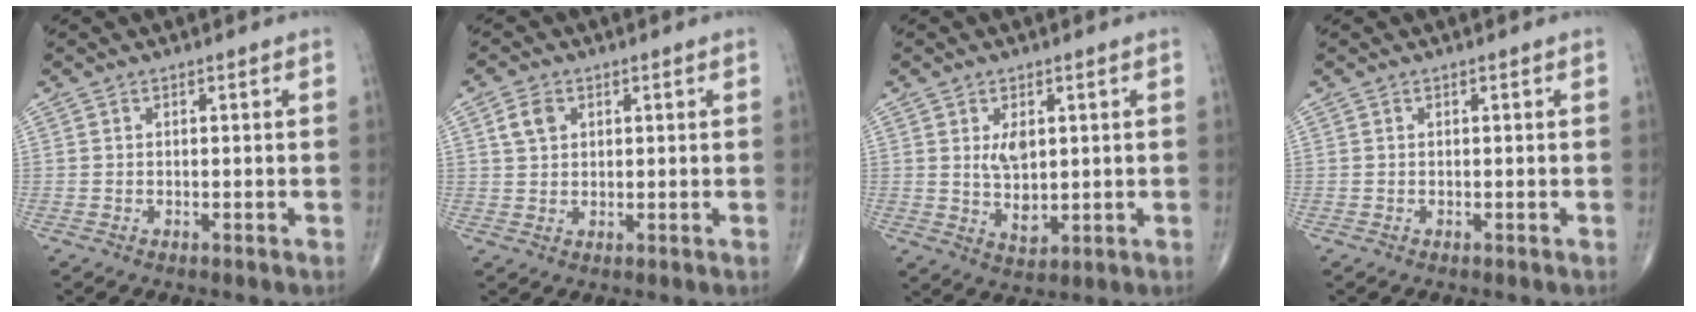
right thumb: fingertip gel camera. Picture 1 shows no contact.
{"total": 3.7, "force": [1.4, 2.7, 2.1], "torque": [-0.031, 0.000, 0.028]}
{"total": 5.8, "force": [1.5, 3.4, 4.4], "torque": [-0.061, -0.019, 0.034]}
{"total": 0.0}